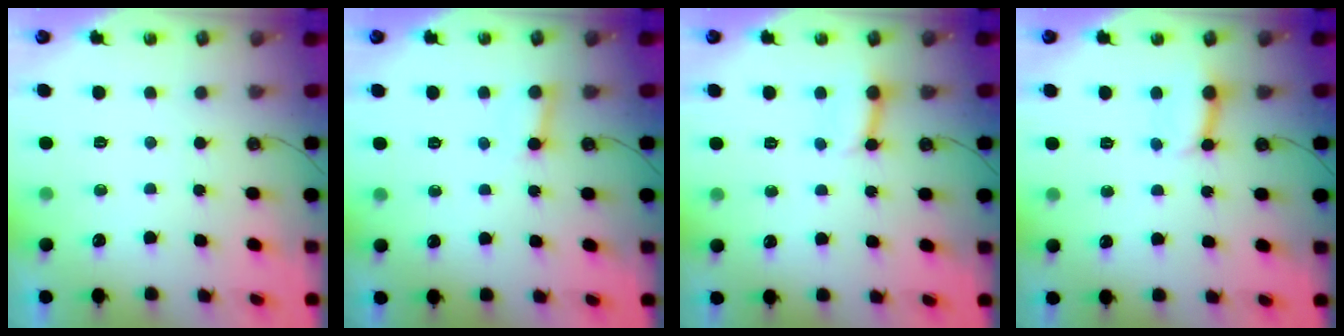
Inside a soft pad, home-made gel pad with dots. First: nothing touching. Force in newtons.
{"total": 3.7, "press": 3.7, "slide": 0.2}
{"total": 4.1, "press": 4.1, "slide": 0.5}
{"total": 5.9, "press": 5.9, "slide": 0.7}